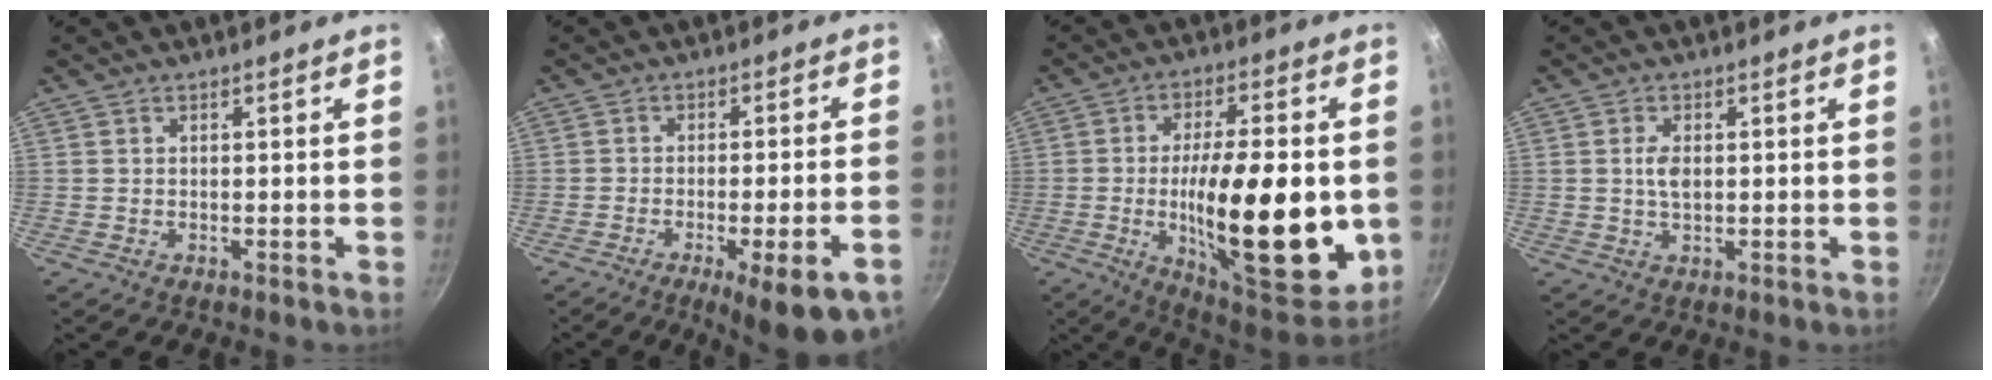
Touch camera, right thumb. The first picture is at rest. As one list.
[{"total": 12.6, "force": [-6.3, 2.8, 10.6], "torque": [-0.131, 0.014, -0.081]}, {"total": 25.5, "force": [-3.0, 9.0, 23.7], "torque": [-0.338, -0.010, -0.044]}, {"total": 3.3, "force": [0.3, 1.8, 2.7], "torque": [-0.042, 0.000, 0.005]}]